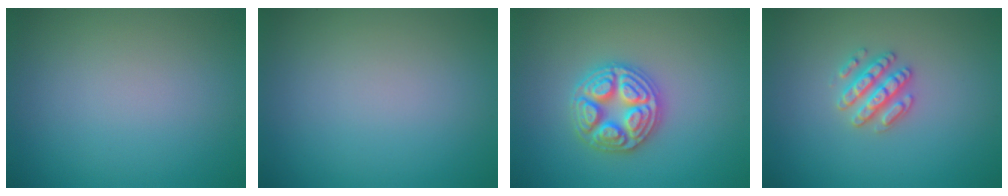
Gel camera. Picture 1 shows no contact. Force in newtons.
{"total": 0.0}
{"total": 4.9, "press": 4.8, "slide": 0.7}
{"total": 2.8, "press": 2.7, "slide": 0.6}